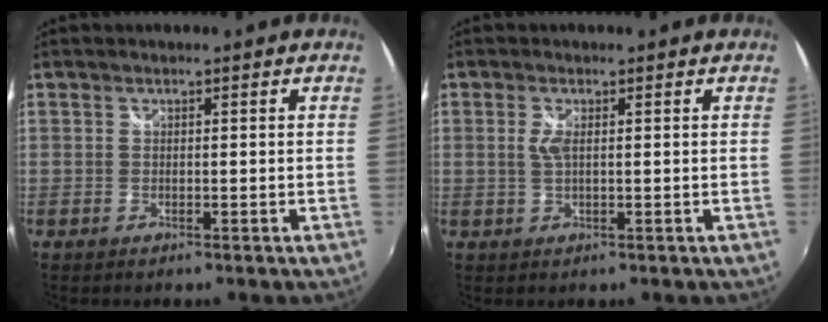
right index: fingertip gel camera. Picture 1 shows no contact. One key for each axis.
{"total": 2.1, "fx": 0.4, "fy": 0.6, "fz": 2.0, "tx": -0.041, "ty": -0.001, "tz": 0.006}